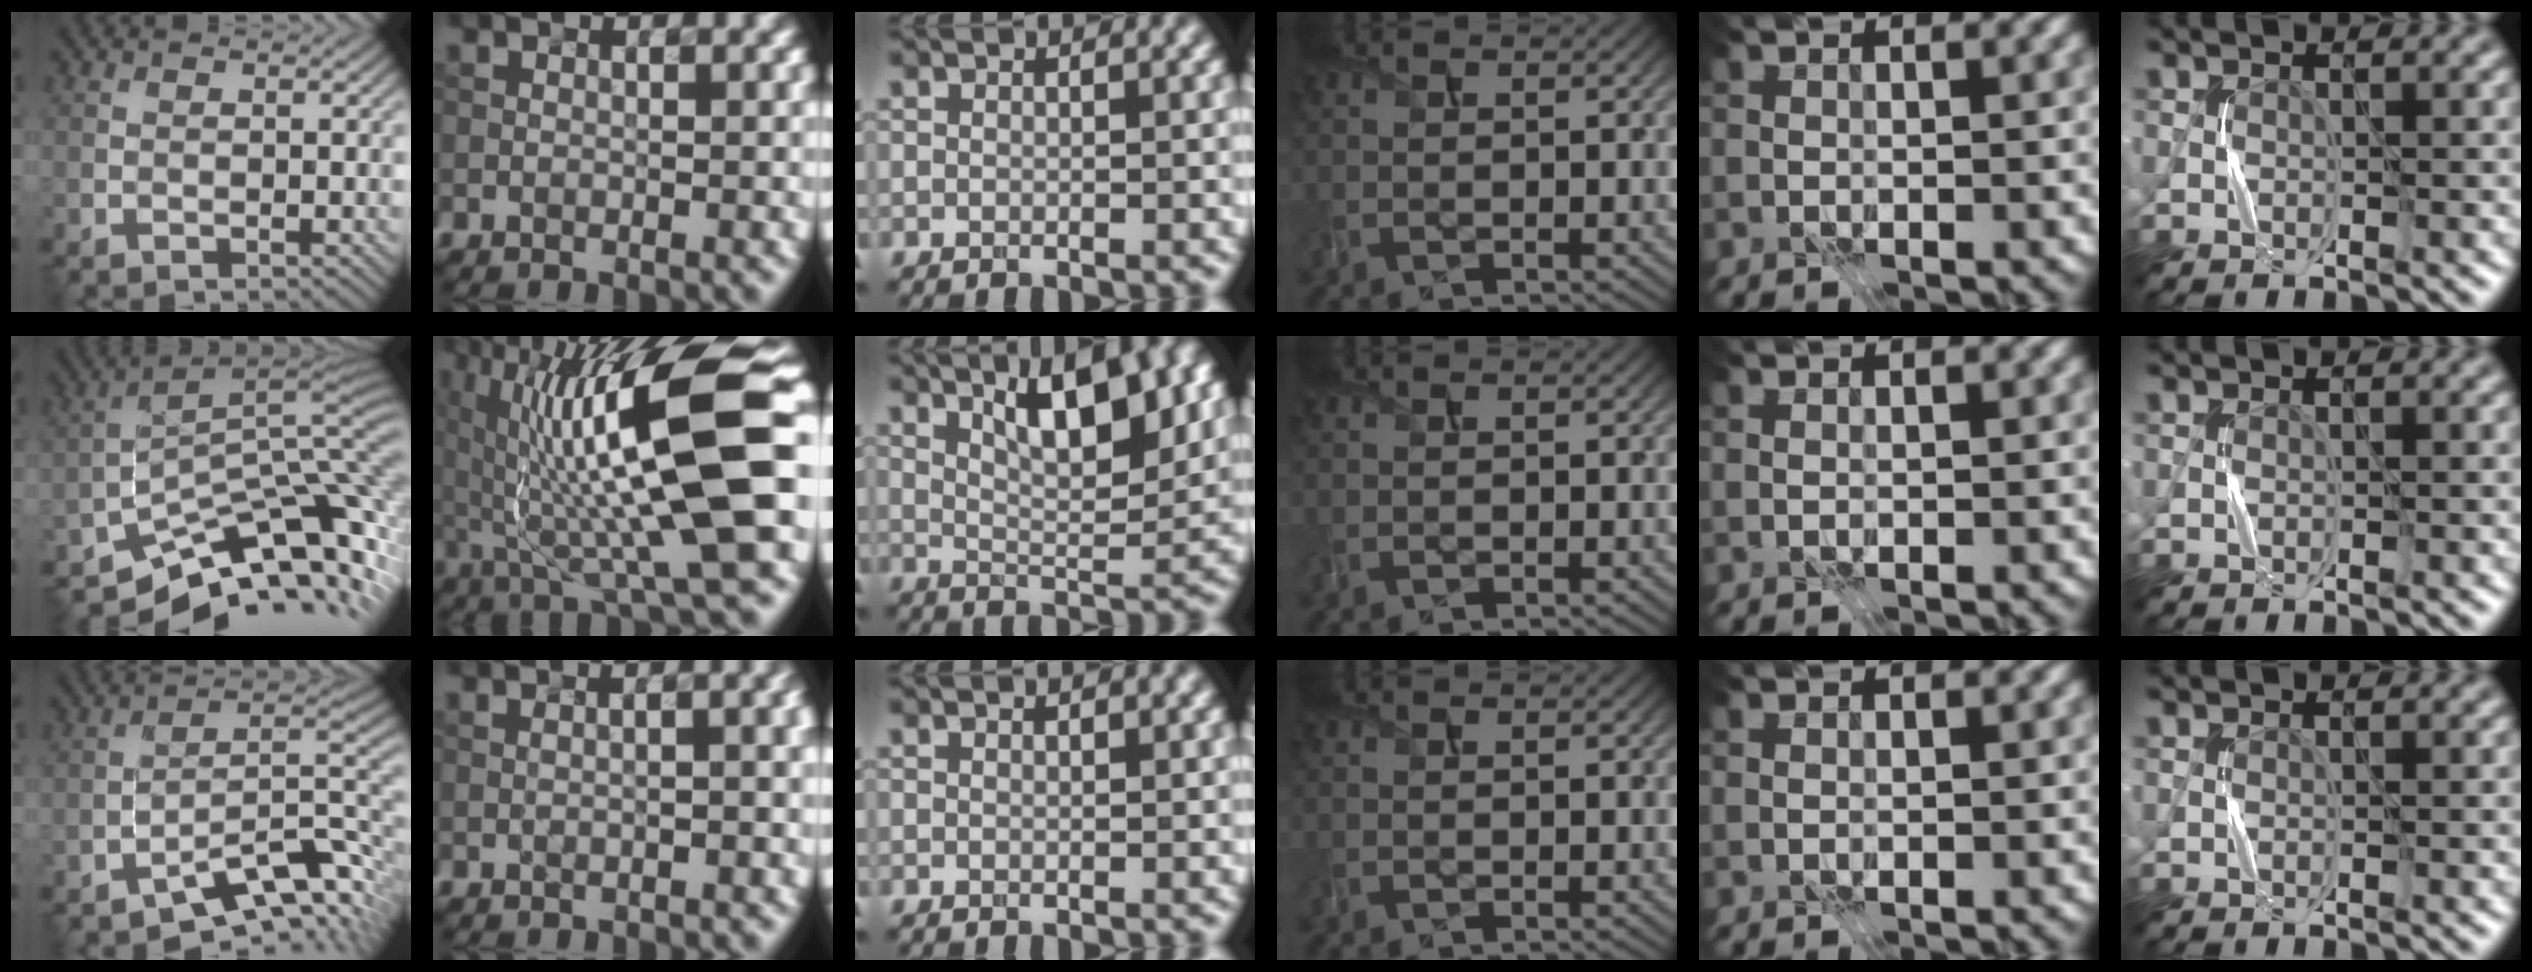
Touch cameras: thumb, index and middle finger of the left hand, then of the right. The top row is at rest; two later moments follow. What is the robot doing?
{"motion": "press", "object": "syringe"}